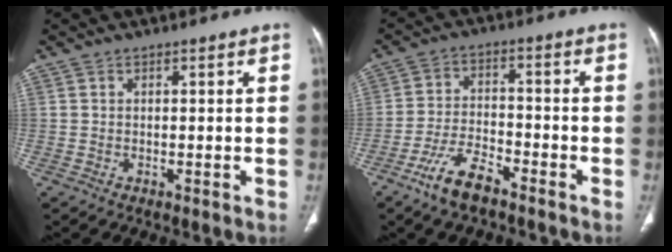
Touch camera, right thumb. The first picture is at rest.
{"total": 8.1, "force": [-5.7, 2.9, 4.9], "torque": [-0.104, 0.024, -0.111]}